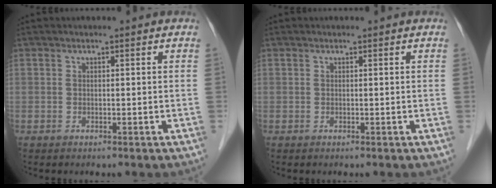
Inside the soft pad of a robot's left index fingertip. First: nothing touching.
{"total": 0.0}